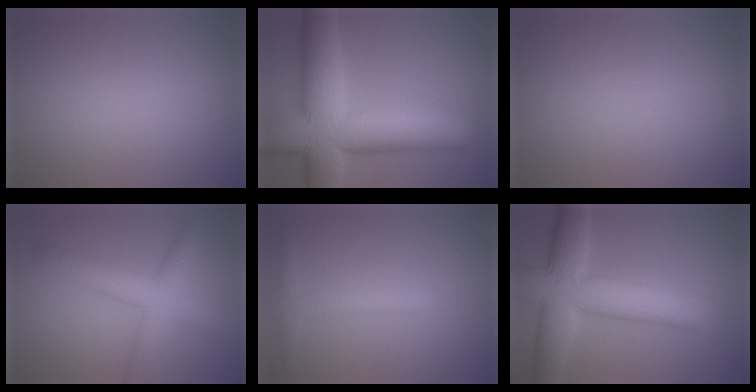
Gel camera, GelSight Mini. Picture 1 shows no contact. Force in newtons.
{"total": 14.1, "press": 14.1, "slide": 0.8}
{"total": 0.0}
{"total": 4.9, "press": 4.9, "slide": 0.1}
{"total": 2.2, "press": 2.2, "slide": 0.1}
{"total": 10.5, "press": 10.4, "slide": 0.5}